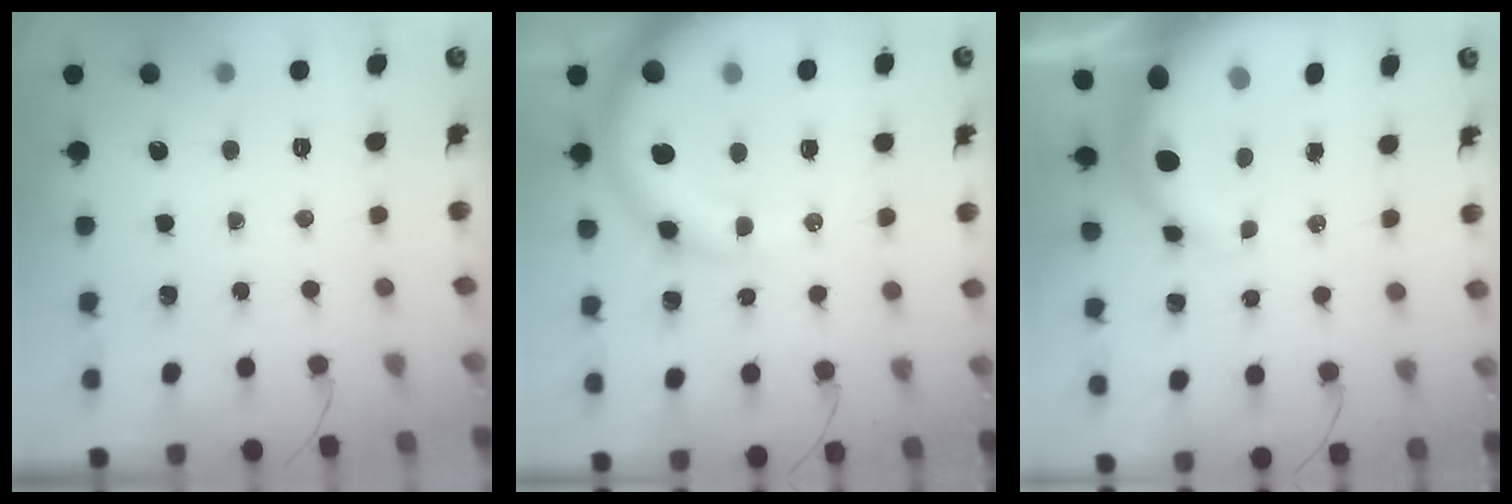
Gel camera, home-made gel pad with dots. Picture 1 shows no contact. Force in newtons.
{"total": 15.4, "press": 14.9, "slide": 3.7}
{"total": 9.1, "press": 8.7, "slide": 2.4}